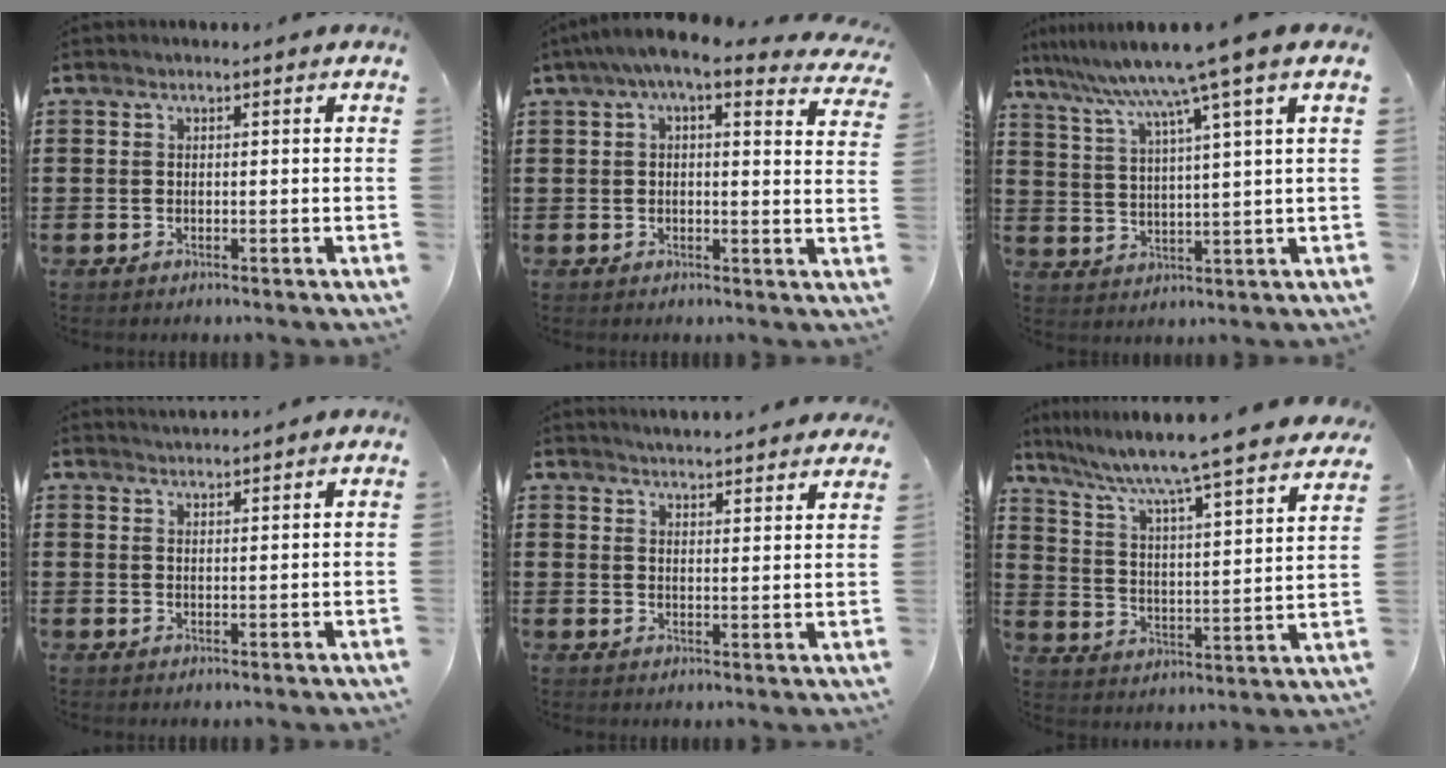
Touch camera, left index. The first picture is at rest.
{"total": 5.6, "force": [4.2, 0.5, 3.7], "torque": [-0.086, -0.014, 0.070]}
{"total": 8.5, "force": [6.5, -1.1, 5.3], "torque": [-0.127, -0.037, 0.103]}
{"total": 1.8, "force": [1.8, -0.1, 0.0], "torque": [-0.004, 0.000, 0.035]}
{"total": 3.6, "force": [3.6, -0.4, 0.1], "torque": [-0.013, -0.019, 0.065]}
{"total": 6.2, "force": [5.4, -0.9, 3.0], "torque": [-0.082, -0.057, 0.078]}